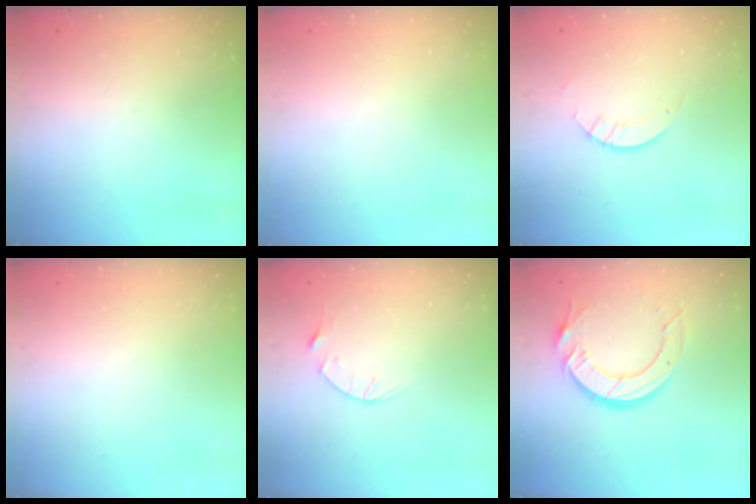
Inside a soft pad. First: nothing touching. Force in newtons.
{"total": 0.0}
{"total": 2.8, "press": 2.8, "slide": 0.2}
{"total": 0.0}
{"total": 4.5, "press": 4.5, "slide": 0.3}
{"total": 12.1, "press": 12.1, "slide": 1.0}